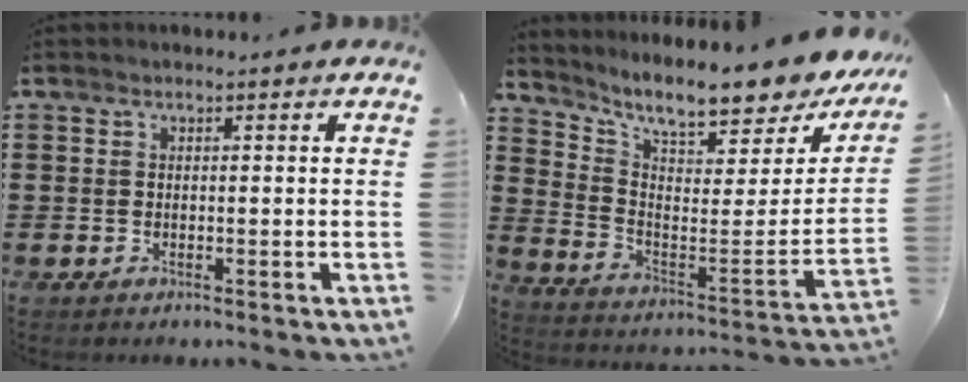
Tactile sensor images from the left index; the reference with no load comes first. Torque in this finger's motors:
{"motor_torque": [1.32, -0.82, 0.45, 0.21]}